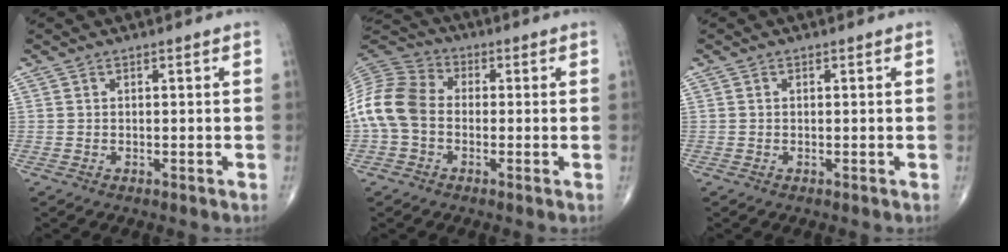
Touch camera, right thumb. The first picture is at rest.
{"total": 11.9, "force": [-1.5, 8.8, 7.9], "torque": [-0.166, 0.031, -0.043]}
{"total": 0.0}